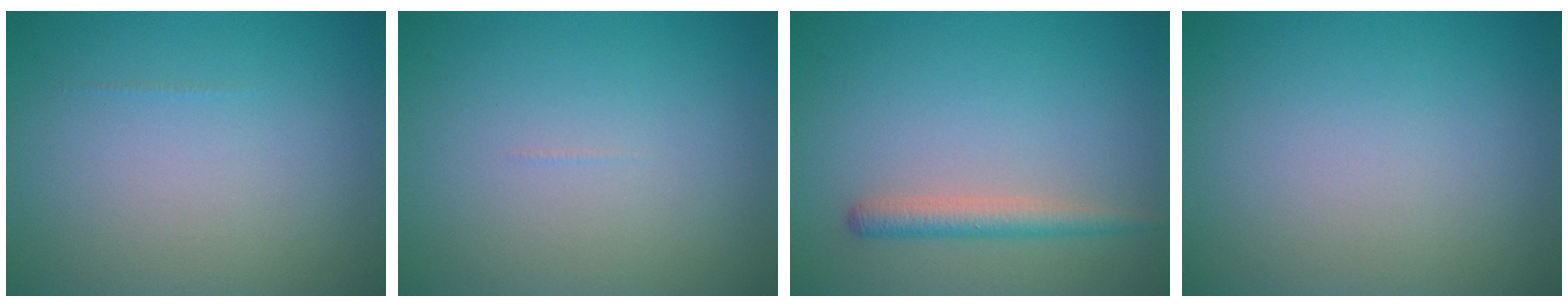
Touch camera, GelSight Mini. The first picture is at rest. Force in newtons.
{"total": 0.0}
{"total": 2.3, "press": 2.3, "slide": 0.2}
{"total": 0.0}